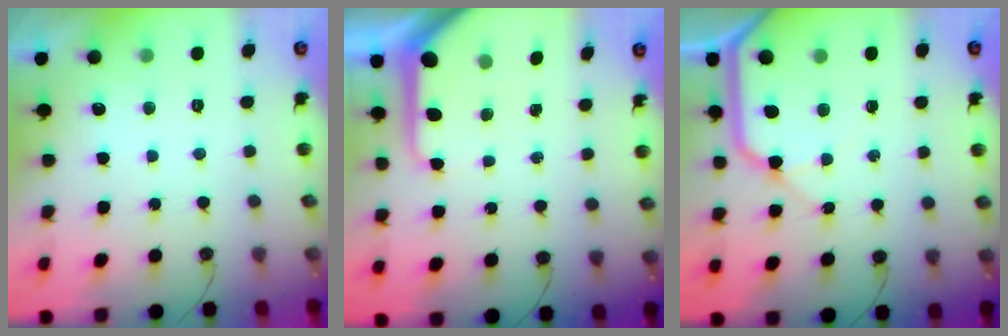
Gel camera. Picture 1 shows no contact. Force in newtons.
{"total": 9.7, "press": 9.7, "slide": 1.0}
{"total": 11.2, "press": 11.1, "slide": 1.3}